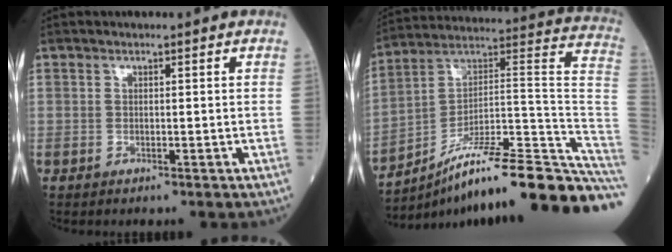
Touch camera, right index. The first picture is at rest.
{"total": 27.3, "force": [-20.5, 0.7, 18.0], "torque": [-0.152, 0.036, -0.316]}